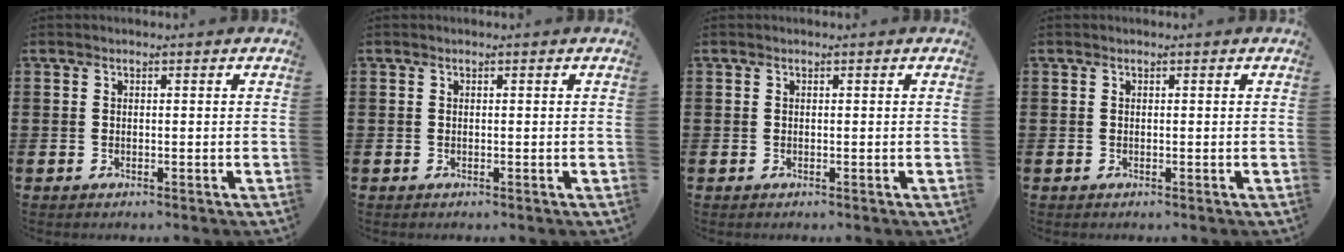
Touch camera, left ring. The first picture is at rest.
{"total": 0.0}
{"total": 0.0}
{"total": 0.0}